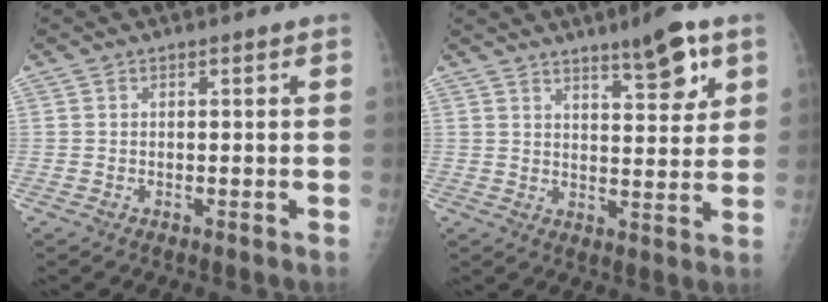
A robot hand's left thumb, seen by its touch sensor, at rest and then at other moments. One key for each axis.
{"total": 8.3, "fx": 5.2, "fy": 2.1, "fz": 6.1, "tx": -0.077, "ty": -0.032, "tz": 0.078}